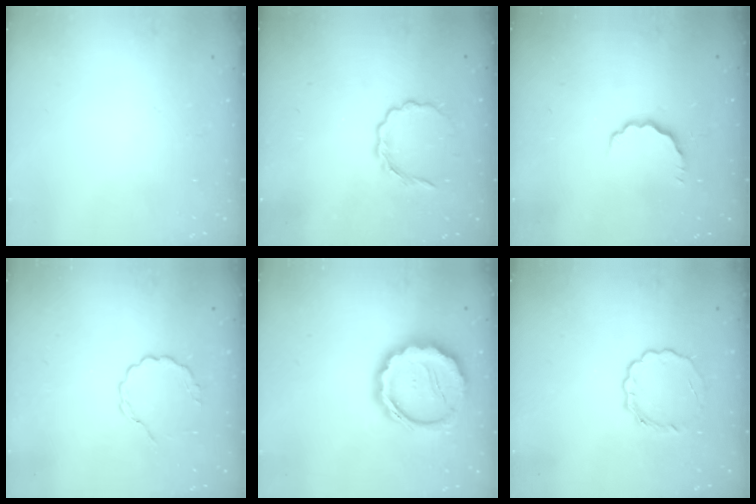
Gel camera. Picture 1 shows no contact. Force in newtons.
{"total": 4.8, "press": 4.6, "slide": 1.2}
{"total": 4.9, "press": 4.8, "slide": 1.0}
{"total": 4.1, "press": 3.9, "slide": 1.3}
{"total": 16.7, "press": 16.4, "slide": 3.1}
{"total": 3.4, "press": 3.3, "slide": 0.5}